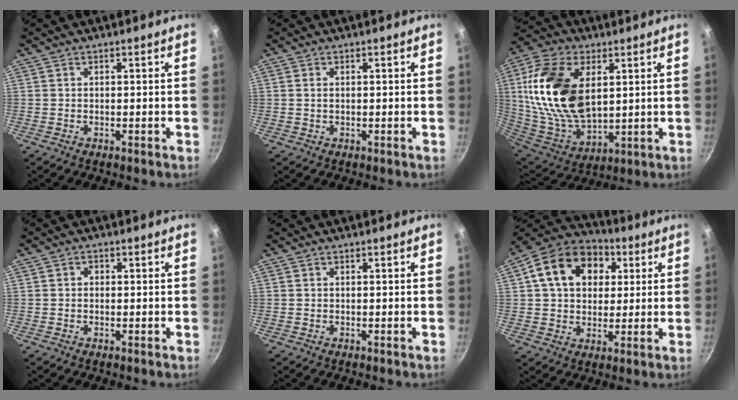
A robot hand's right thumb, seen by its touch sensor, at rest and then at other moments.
{"total": 0.9, "force": [0.1, 0.5, 0.7], "torque": [-0.014, 0.001, 0.001]}
{"total": 22.3, "force": [5.0, 13.2, 17.3], "torque": [-0.326, -0.019, 0.102]}
{"total": 1.1, "force": [0.0, 1.0, 0.5], "torque": [-0.006, 0.005, -0.002]}
{"total": 0.0}
{"total": 16.8, "force": [4.8, 12.5, 10.2], "torque": [-0.154, 0.019, 0.066]}